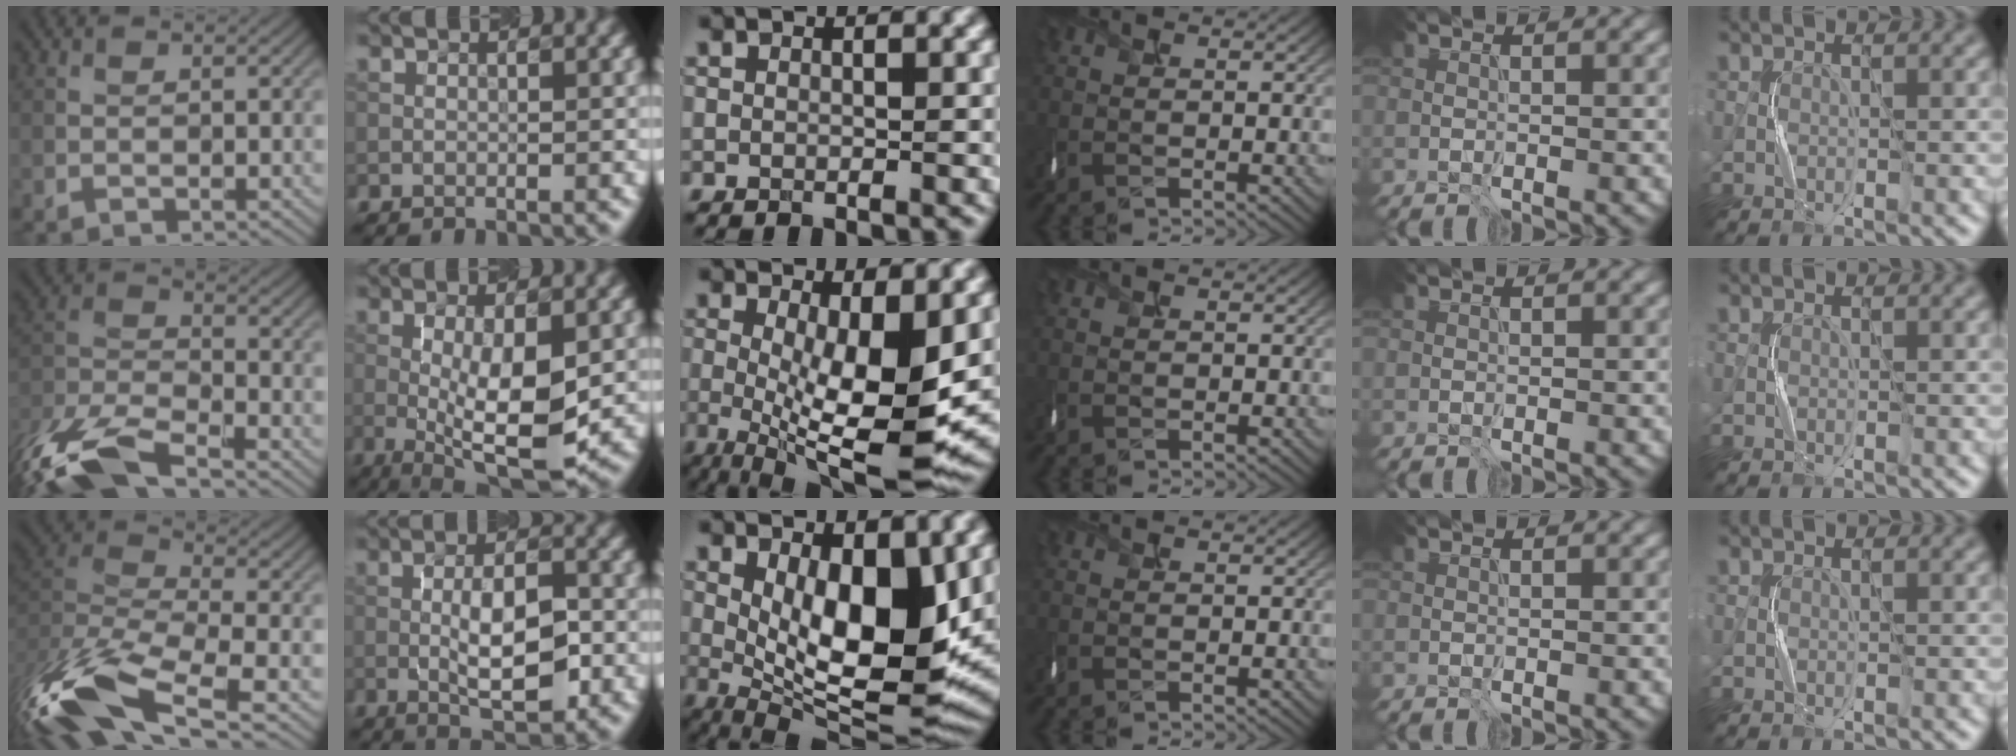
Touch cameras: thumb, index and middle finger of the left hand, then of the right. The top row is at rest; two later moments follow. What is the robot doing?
{"motion": "shake", "object": "box of matches"}